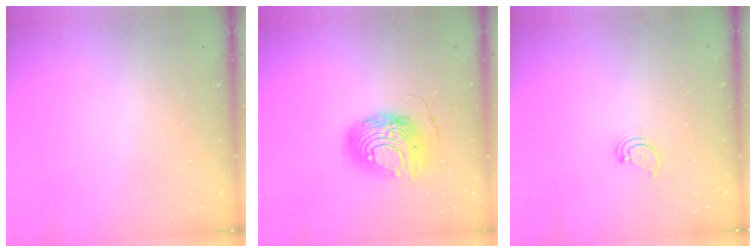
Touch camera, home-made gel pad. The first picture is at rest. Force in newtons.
{"total": 12.2, "press": 12.2, "slide": 1.2}
{"total": 2.6, "press": 2.5, "slide": 0.3}